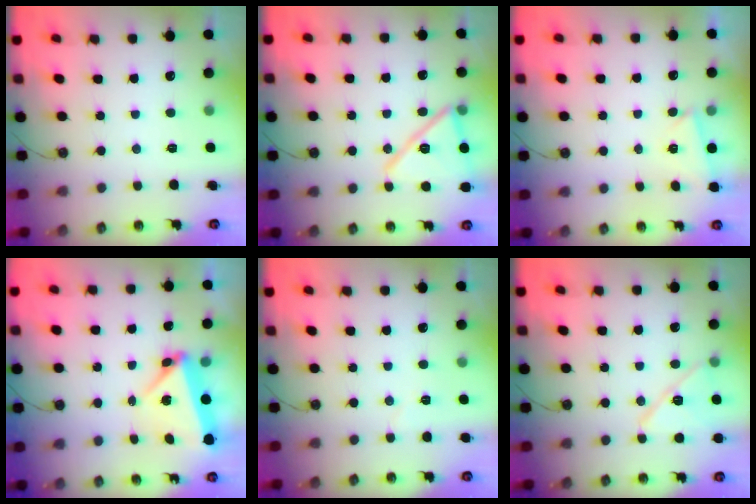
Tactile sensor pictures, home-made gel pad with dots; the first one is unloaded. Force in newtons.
{"total": 16.4, "press": 15.9, "slide": 4.1}
{"total": 2.4, "press": 2.3, "slide": 0.6}
{"total": 5.6, "press": 4.5, "slide": 3.3}
{"total": 3.0, "press": 2.4, "slide": 1.7}
{"total": 12.6, "press": 12.6, "slide": 0.6}